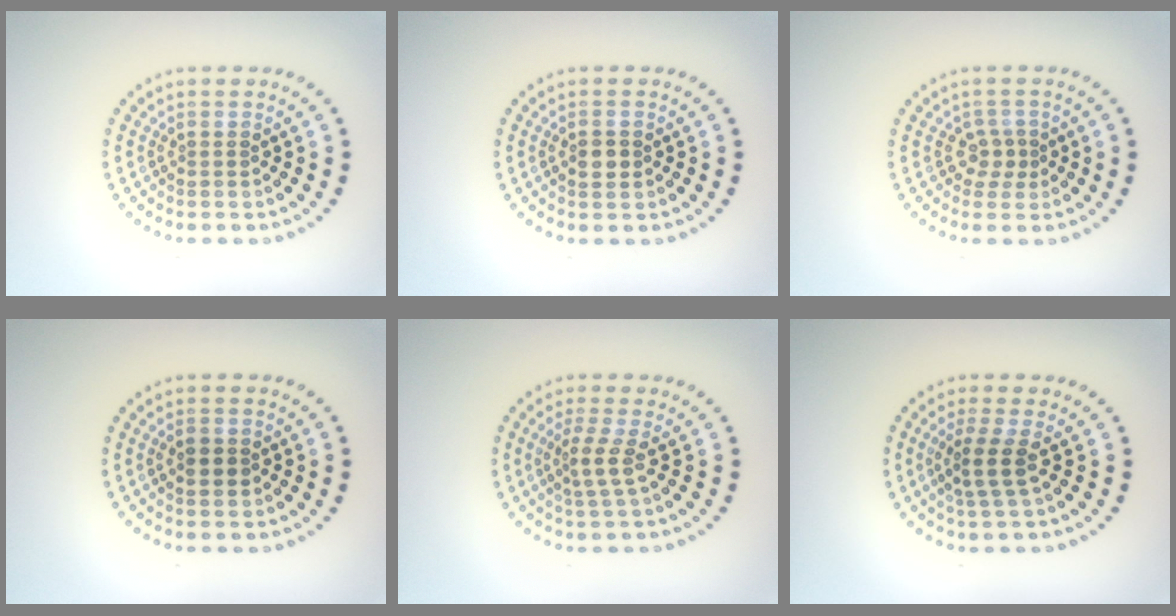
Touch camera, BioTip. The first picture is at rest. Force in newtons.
{"total": 1.5, "press": 1.5, "slide": 0.3}
{"total": 1.8, "press": 1.5, "slide": 1.1}
{"total": 1.6, "press": 1.6, "slide": 0.2}
{"total": 2.2, "press": 1.6, "slide": 1.6}
{"total": 2.5, "press": 2.0, "slide": 1.6}